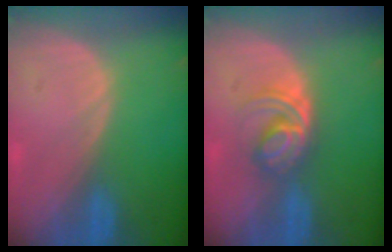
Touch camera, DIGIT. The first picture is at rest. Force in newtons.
{"total": 5.9, "press": 5.1, "slide": 3.0}